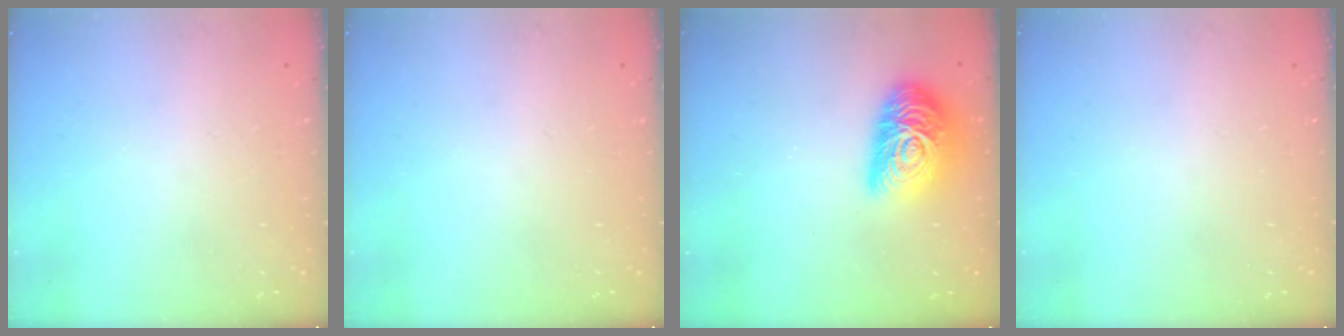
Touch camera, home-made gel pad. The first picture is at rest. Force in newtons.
{"total": 0.0}
{"total": 17.2, "press": 17.2, "slide": 0.7}
{"total": 0.0}